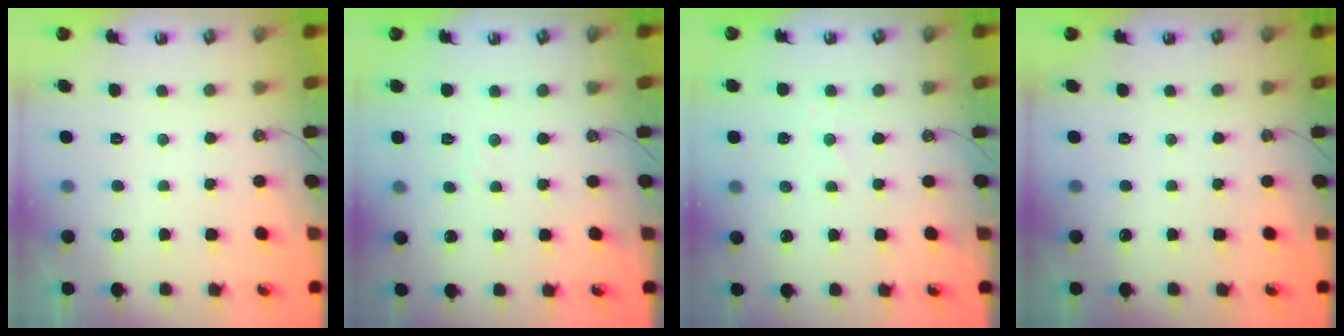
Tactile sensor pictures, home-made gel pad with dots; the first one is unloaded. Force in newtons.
{"total": 2.4, "press": 2.4, "slide": 0.4}
{"total": 1.9, "press": 1.9, "slide": 0.3}
{"total": 0.0}